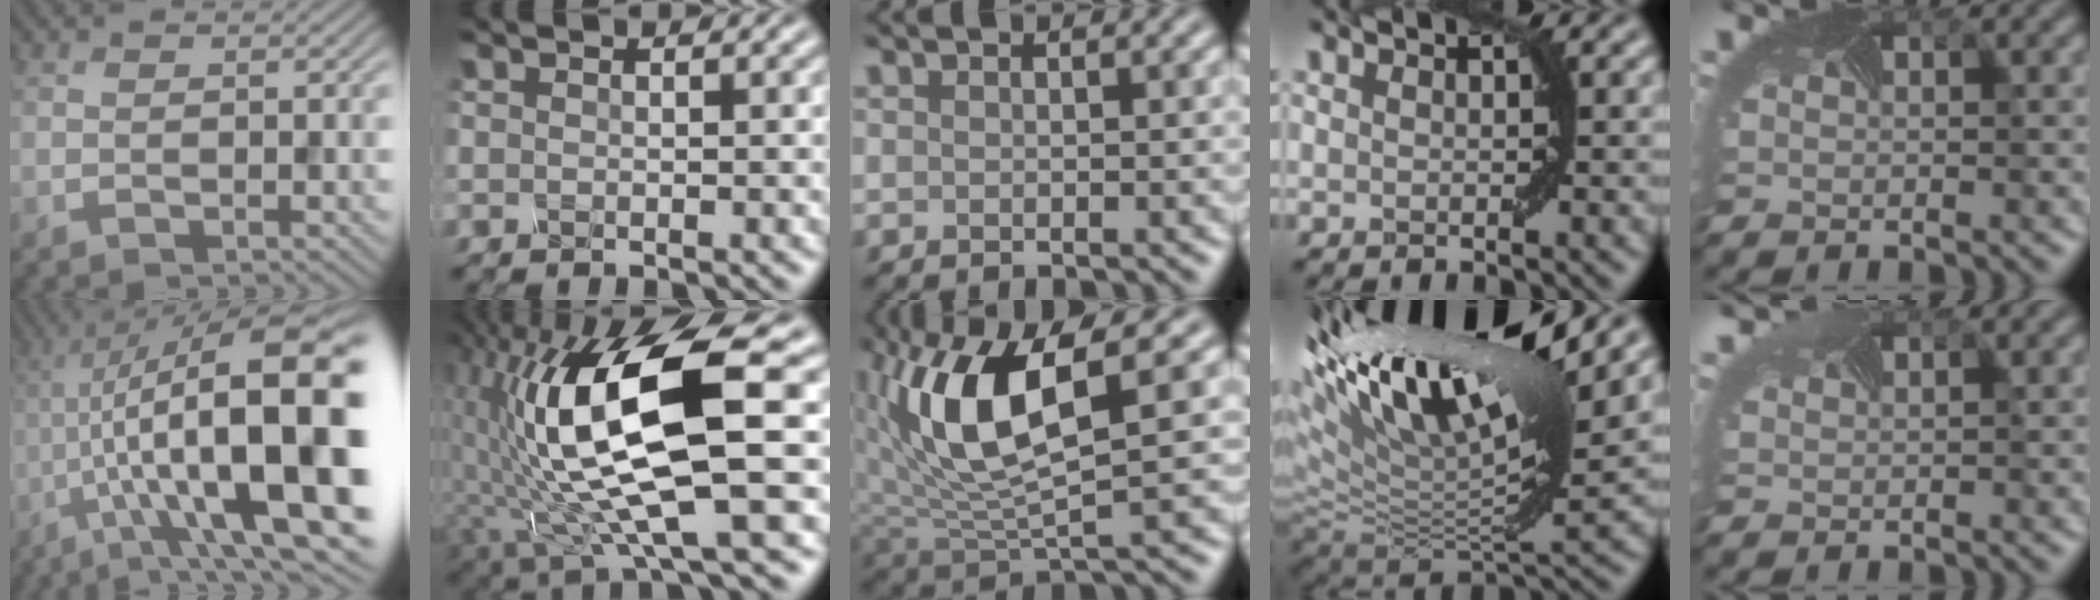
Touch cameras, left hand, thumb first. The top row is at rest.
{"thumb": {"total": 22.3, "force": [-3.4, 7.6, 20.7], "torque": [-0.322, 0.031, -0.053]}, "index": {"total": 14.7, "force": [0.8, 4.6, 13.9], "torque": [-0.264, -0.011, 0.023]}, "middle": {"total": 8.5, "force": [1.9, 3.1, 7.7], "torque": [-0.170, -0.005, 0.043]}, "ring": {"total": 15.6, "force": [7.3, 5.3, 12.8], "torque": [-0.242, 0.022, 0.131]}, "little": {"total": 1.6, "force": [1.3, 0.5, 0.7], "torque": [-0.018, 0.012, 0.010]}}